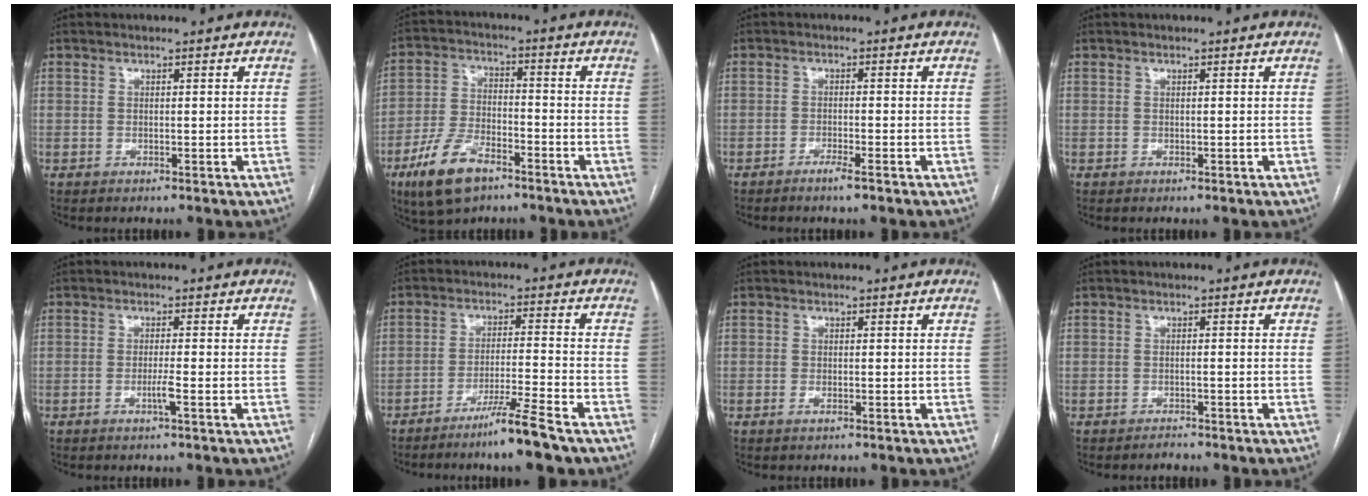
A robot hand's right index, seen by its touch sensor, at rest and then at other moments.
{"total": 10.7, "force": [-6.5, 5.0, 6.8], "torque": [-0.147, -0.001, -0.118]}
{"total": 2.3, "force": [-1.6, 0.1, 1.6], "torque": [-0.030, 0.000, -0.029]}
{"total": 0.0}
{"total": 2.1, "force": [-0.9, -0.4, 1.9], "torque": [-0.038, -0.004, -0.017]}
{"total": 7.7, "force": [-5.7, -0.8, 5.1], "torque": [-0.087, -0.021, -0.105]}
{"total": 0.8, "force": [-0.3, 0.4, 0.6], "torque": [-0.010, 0.000, -0.003]}
{"total": 1.1, "force": [-1.0, 0.4, -0.1], "torque": [0.001, -0.001, -0.016]}